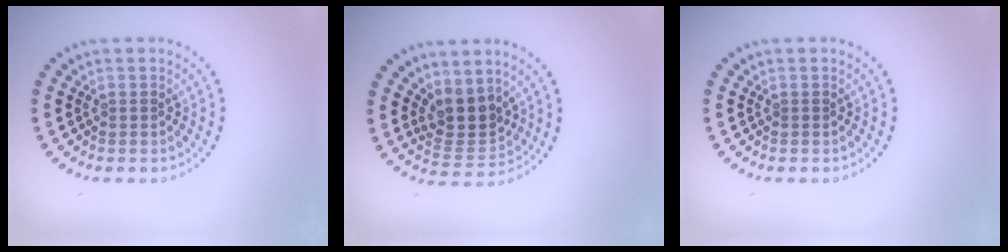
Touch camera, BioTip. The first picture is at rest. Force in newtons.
{"total": 3.4, "press": 2.8, "slide": 2.0}
{"total": 0.0}